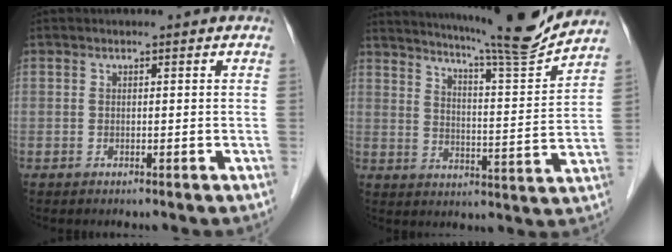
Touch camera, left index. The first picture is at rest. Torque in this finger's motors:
{"motor_torque": [0.48, -0.60, 0.23, 0.11]}